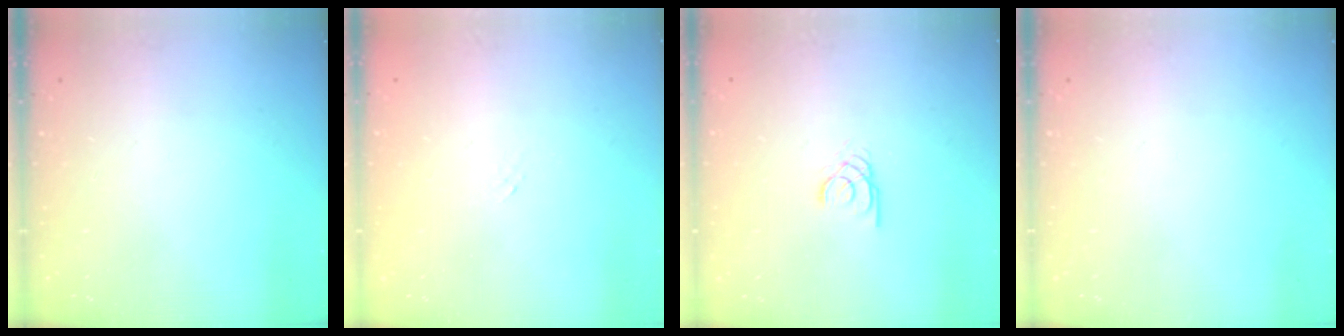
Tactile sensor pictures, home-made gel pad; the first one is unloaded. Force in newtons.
{"total": 1.2, "press": 1.2, "slide": 0.4}
{"total": 2.0, "press": 2.0, "slide": 0.2}
{"total": 0.0}